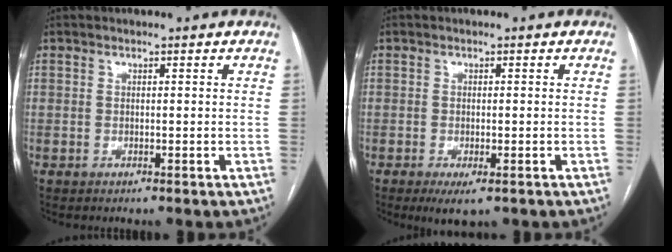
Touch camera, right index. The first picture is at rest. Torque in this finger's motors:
{"motor_torque": [0.39, -0.35, 0.17, 0.05]}